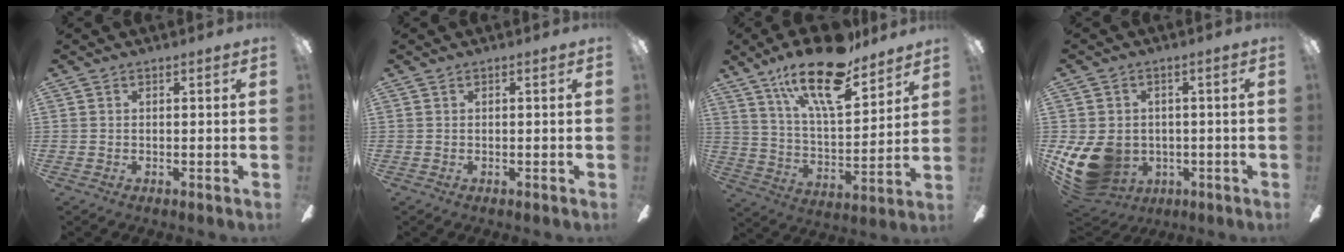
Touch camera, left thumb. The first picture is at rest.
{"total": 0.0}
{"total": 21.7, "force": [15.0, 7.5, 13.7], "torque": [-0.236, -0.083, 0.255]}
{"total": 13.4, "force": [-2.5, 11.1, 7.1], "torque": [-0.170, 0.001, -0.037]}